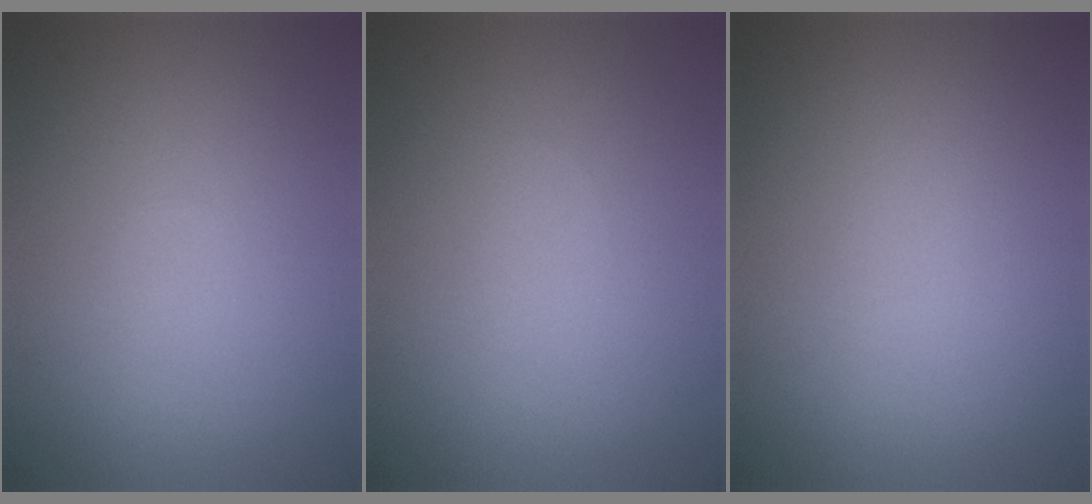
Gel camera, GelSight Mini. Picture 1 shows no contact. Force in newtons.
{"total": 0.0}
{"total": 0.0}